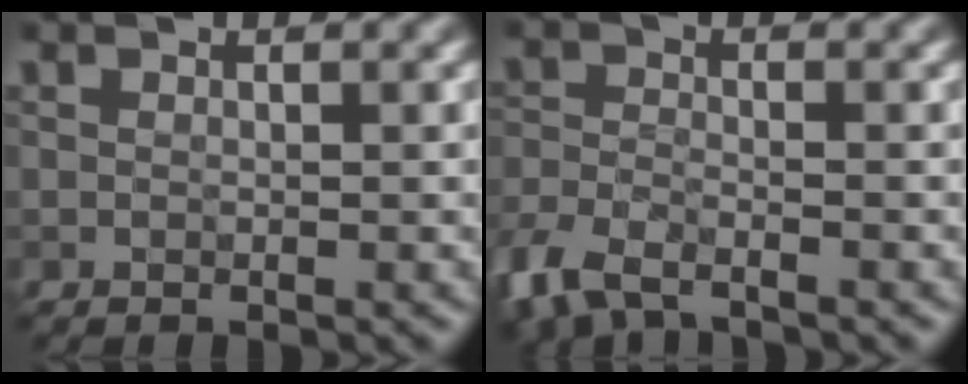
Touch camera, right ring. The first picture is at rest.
{"total": 4.4, "force": [-3.4, 1.7, 2.2], "torque": [-0.053, -0.014, -0.076]}